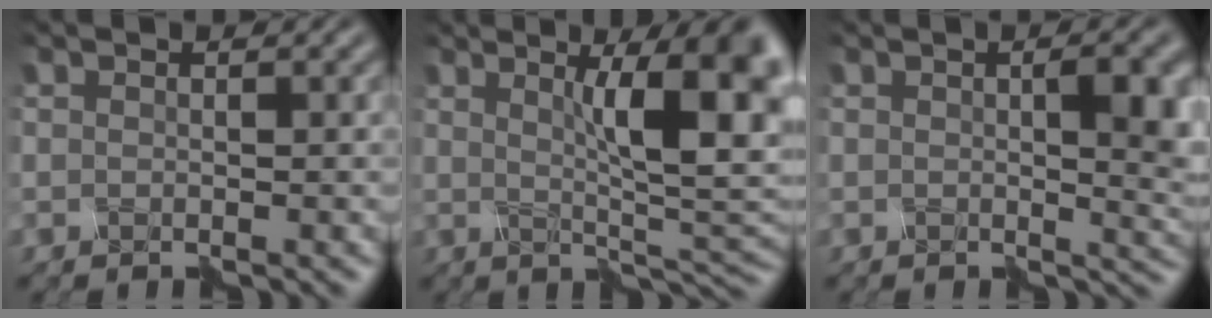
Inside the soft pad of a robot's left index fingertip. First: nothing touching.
{"total": 9.8, "force": [2.3, 2.4, 9.2], "torque": [-0.105, 0.006, 0.030]}
{"total": 5.8, "force": [0.6, 1.9, 5.5], "torque": [-0.062, 0.000, 0.010]}